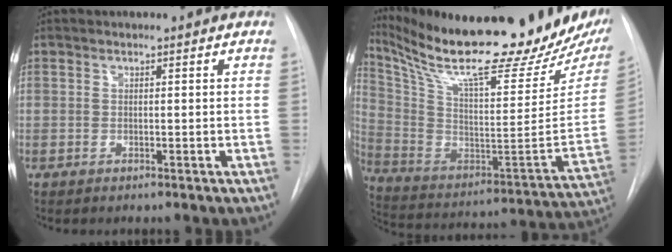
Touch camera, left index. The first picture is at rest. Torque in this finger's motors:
{"motor_torque": [0.94, -1.20, 0.14, 0.06]}